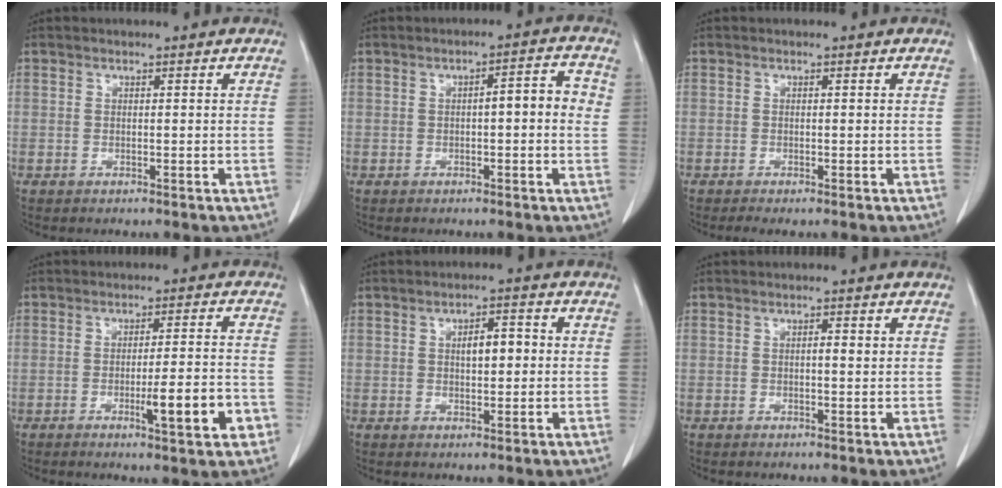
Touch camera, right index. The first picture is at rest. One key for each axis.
{"total": 5.1, "fx": 0.3, "fy": 1.1, "fz": 4.9, "tx": -0.068, "ty": 0.020, "tz": 0.000}
{"total": 0.8, "fx": -0.6, "fy": 0.0, "fz": 0.6, "tx": -0.016, "ty": -0.005, "tz": -0.013}
{"total": 8.0, "fx": -3.0, "fy": 0.9, "fz": 7.4, "tx": -0.106, "ty": 0.000, "tz": -0.037}
{"total": 4.1, "fx": 0.5, "fy": 1.5, "fz": 3.8, "tx": -0.061, "ty": 0.009, "tz": 0.007}
{"total": 1.4, "fx": 0.2, "fy": 0.2, "fz": 1.3, "tx": -0.022, "ty": 0.003, "tz": 0.002}